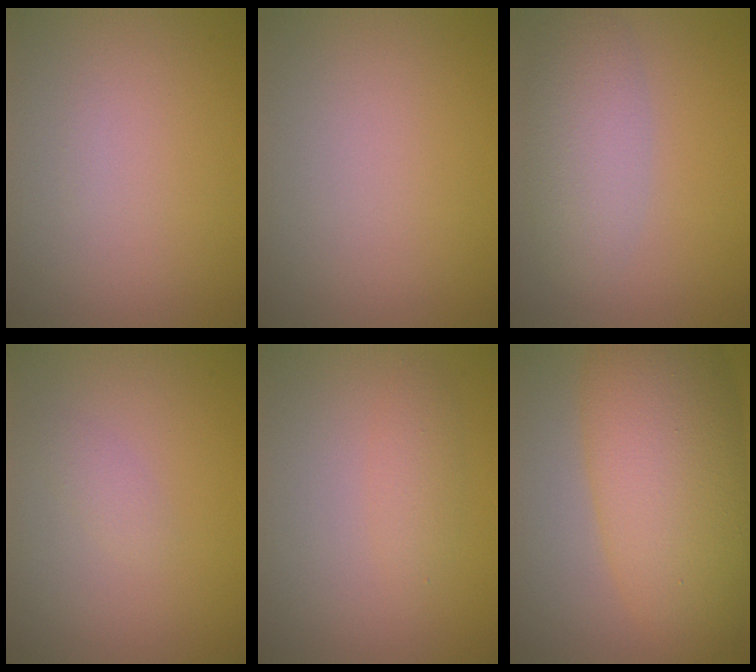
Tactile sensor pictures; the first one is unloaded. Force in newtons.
{"total": 0.0}
{"total": 4.0, "press": 4.0, "slide": 0.3}
{"total": 1.0, "press": 1.0, "slide": 0.1}
{"total": 1.5, "press": 1.5, "slide": 0.1}
{"total": 10.4, "press": 10.4, "slide": 0.4}